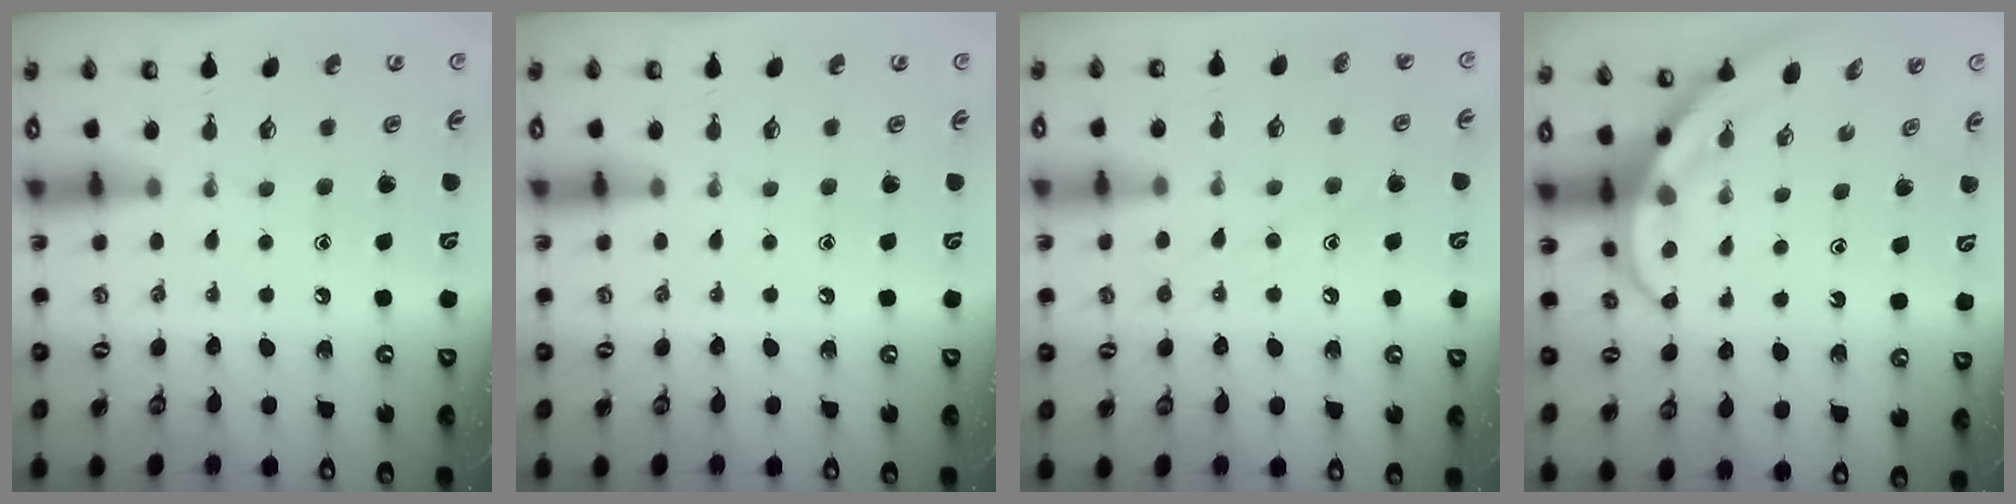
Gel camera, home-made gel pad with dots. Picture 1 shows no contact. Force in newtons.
{"total": 0.0}
{"total": 8.1, "press": 8.0, "slide": 0.7}
{"total": 4.0, "press": 3.9, "slide": 0.4}